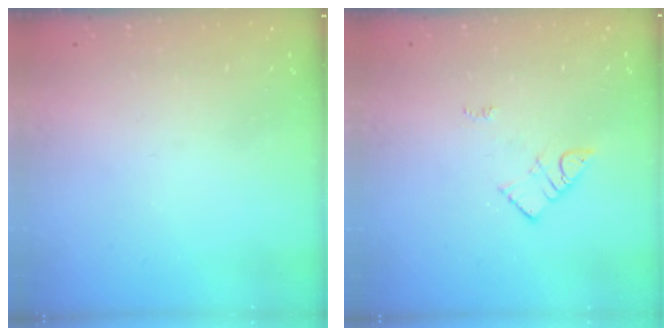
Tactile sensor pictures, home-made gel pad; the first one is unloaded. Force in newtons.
{"total": 3.9, "press": 3.8, "slide": 0.4}